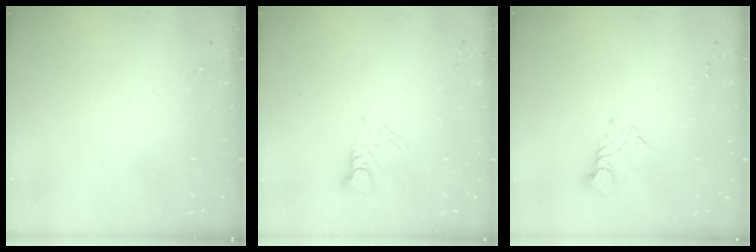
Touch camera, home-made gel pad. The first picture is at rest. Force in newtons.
{"total": 3.8, "press": 3.7, "slide": 0.3}
{"total": 3.8, "press": 3.8, "slide": 0.2}